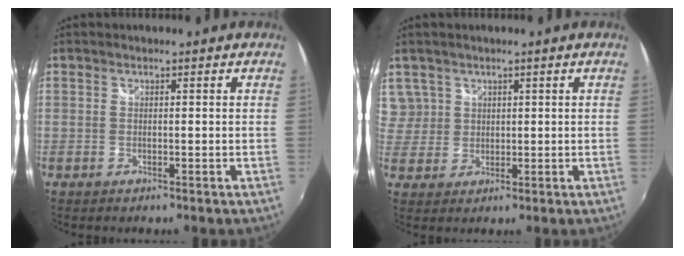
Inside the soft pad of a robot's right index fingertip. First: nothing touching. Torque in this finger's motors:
{"motor_torque": [-0.05, 0.06, 0.01, 0.02]}